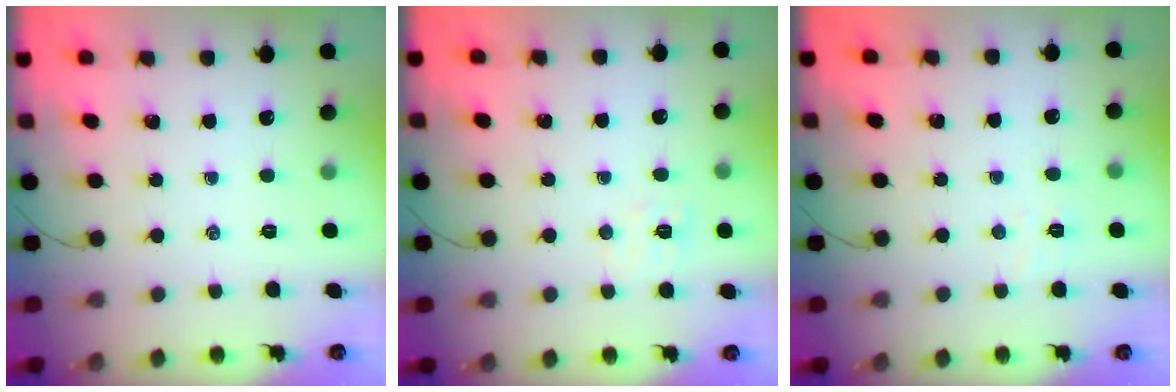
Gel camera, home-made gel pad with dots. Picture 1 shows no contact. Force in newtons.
{"total": 6.3, "press": 6.1, "slide": 1.6}
{"total": 2.5, "press": 2.4, "slide": 0.8}